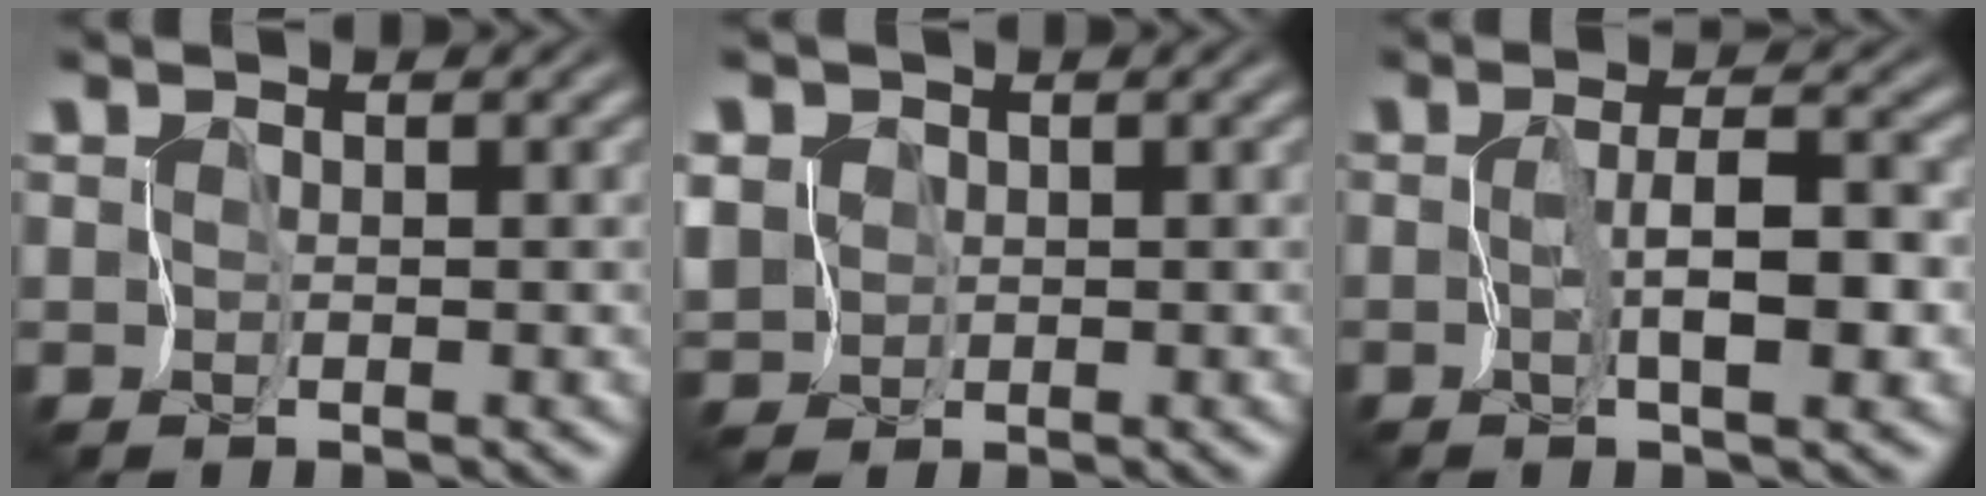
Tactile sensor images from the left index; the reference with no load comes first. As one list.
[{"total": 3.0, "force": [0.1, 2.9, 0.9], "torque": [-0.040, 0.007, 0.004]}, {"total": 4.3, "force": [-1.0, 1.4, 3.9], "torque": [-0.064, -0.002, -0.020]}]